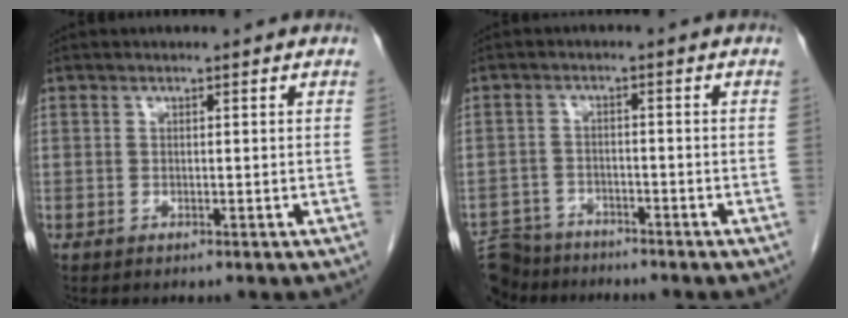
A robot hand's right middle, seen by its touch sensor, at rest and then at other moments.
{"total": 8.4, "force": [-7.6, 3.4, 0.8], "torque": [-0.020, 0.005, -0.126]}